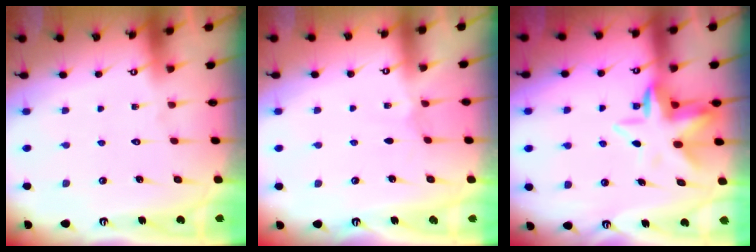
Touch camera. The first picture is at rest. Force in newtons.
{"total": 0.5, "press": 0.5, "slide": 0.2}
{"total": 7.4, "press": 7.1, "slide": 2.0}